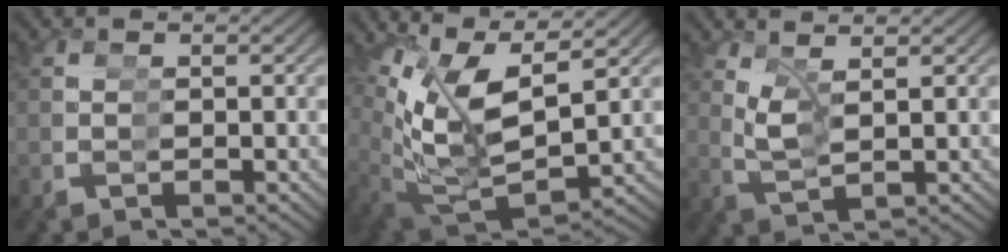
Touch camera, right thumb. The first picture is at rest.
{"total": 11.5, "force": [1.2, 7.7, 8.4], "torque": [-0.192, -0.044, 0.036]}
{"total": 2.6, "force": [1.7, 0.9, 1.8], "torque": [-0.043, -0.003, 0.039]}